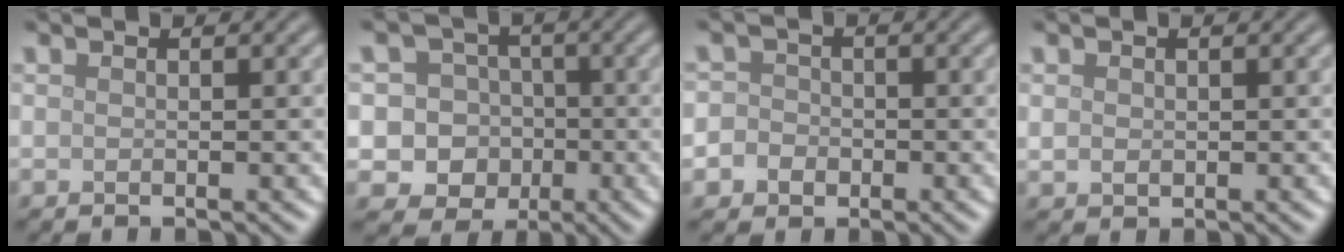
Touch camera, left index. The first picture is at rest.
{"total": 8.4, "force": [-1.9, 7.8, 2.5], "torque": [-0.029, 0.008, -0.062]}
{"total": 3.3, "force": [-1.0, 3.1, 0.8], "torque": [0.013, 0.010, -0.040]}
{"total": 1.0, "force": [0.3, 0.8, 0.4], "torque": [-0.009, -0.003, 0.010]}